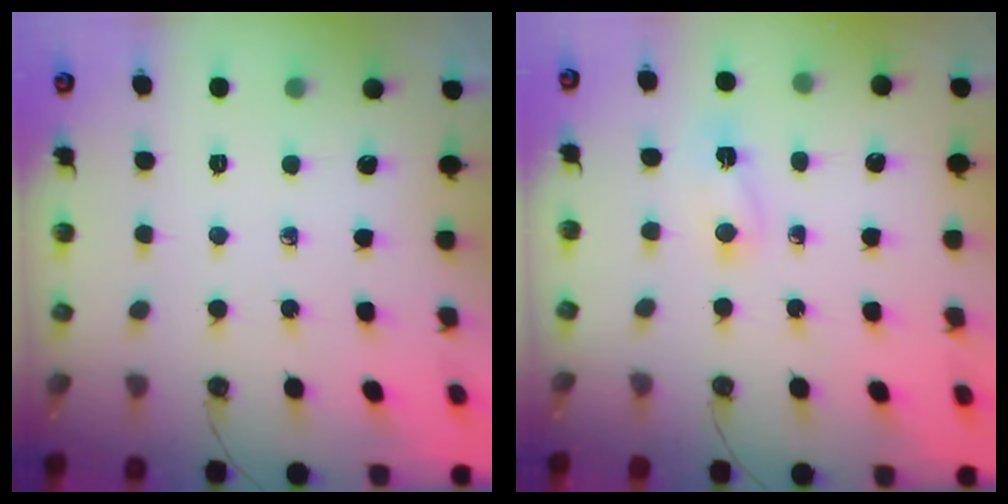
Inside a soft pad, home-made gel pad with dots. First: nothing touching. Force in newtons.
{"total": 3.8, "press": 3.8, "slide": 0.6}